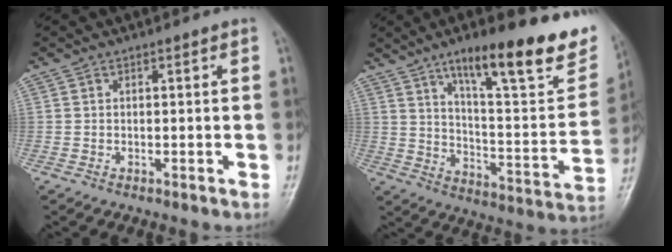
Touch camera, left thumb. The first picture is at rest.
{"total": 25.4, "force": [16.2, 6.0, 18.6], "torque": [-0.230, -0.061, 0.251]}